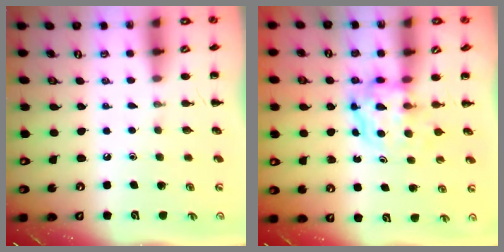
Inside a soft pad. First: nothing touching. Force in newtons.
{"total": 4.0, "press": 4.0, "slide": 0.4}